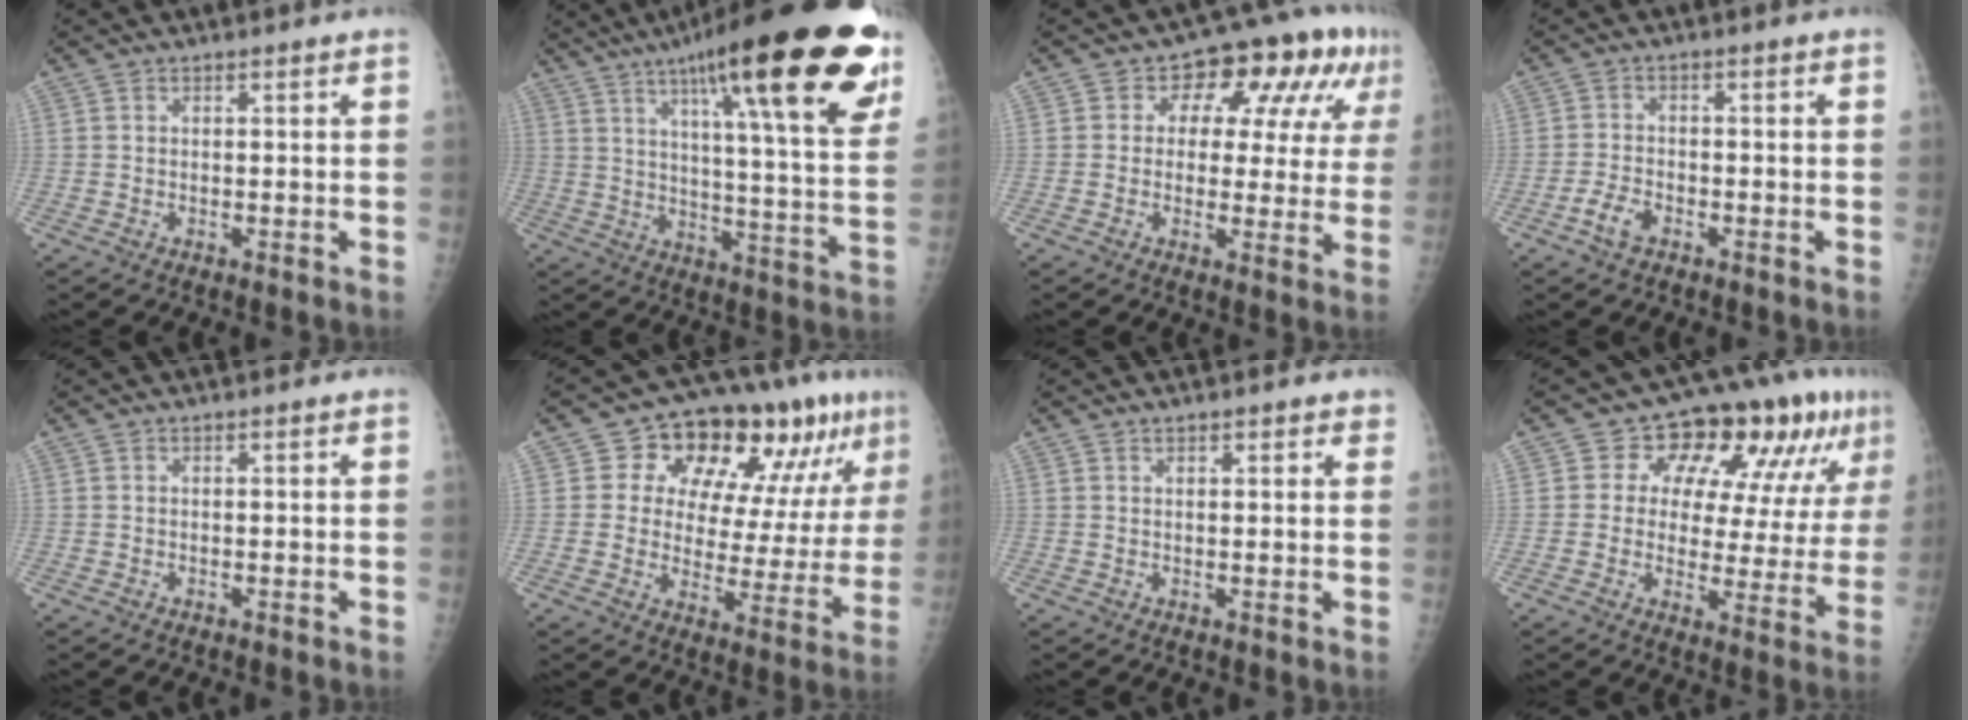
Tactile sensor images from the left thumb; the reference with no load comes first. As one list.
[{"total": 29.8, "force": [16.8, 5.9, 23.9], "torque": [-0.318, -0.036, 0.242]}, {"total": 13.3, "force": [4.9, 7.7, 9.7], "torque": [-0.078, 0.017, 0.058]}, {"total": 3.6, "force": [-2.1, 1.9, 2.1], "torque": [-0.043, 0.012, -0.041]}, {"total": 0.0}, {"total": 19.2, "force": [9.2, 9.5, 13.9], "torque": [-0.143, -0.010, 0.134]}, {"total": 2.2, "force": [1.7, 0.9, 1.1], "torque": [0.001, -0.004, 0.017]}, {"total": 16.9, "force": [7.5, 8.6, 12.4], "torque": [-0.122, -0.003, 0.102]}]